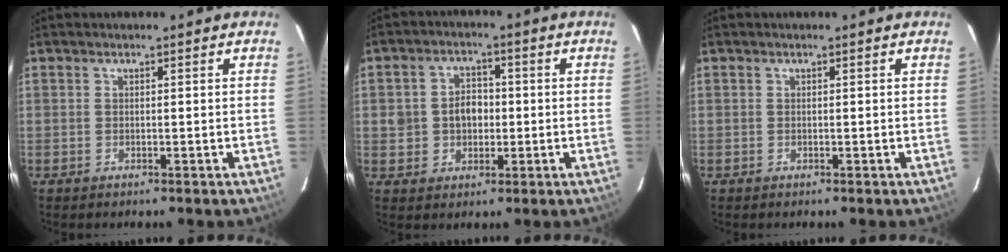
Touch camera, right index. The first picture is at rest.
{"total": 5.8, "force": [-0.2, 4.9, 3.1], "torque": [-0.059, 0.016, 0.004]}
{"total": 0.0}